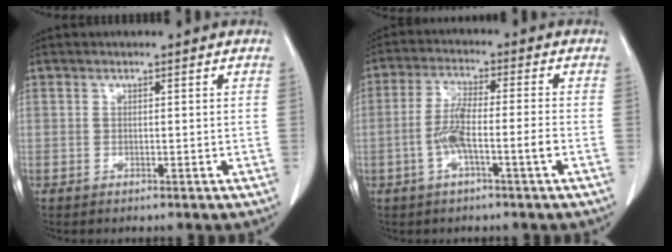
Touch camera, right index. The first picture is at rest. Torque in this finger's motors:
{"motor_torque": [1.11, -0.63, 0.63, 0.16]}